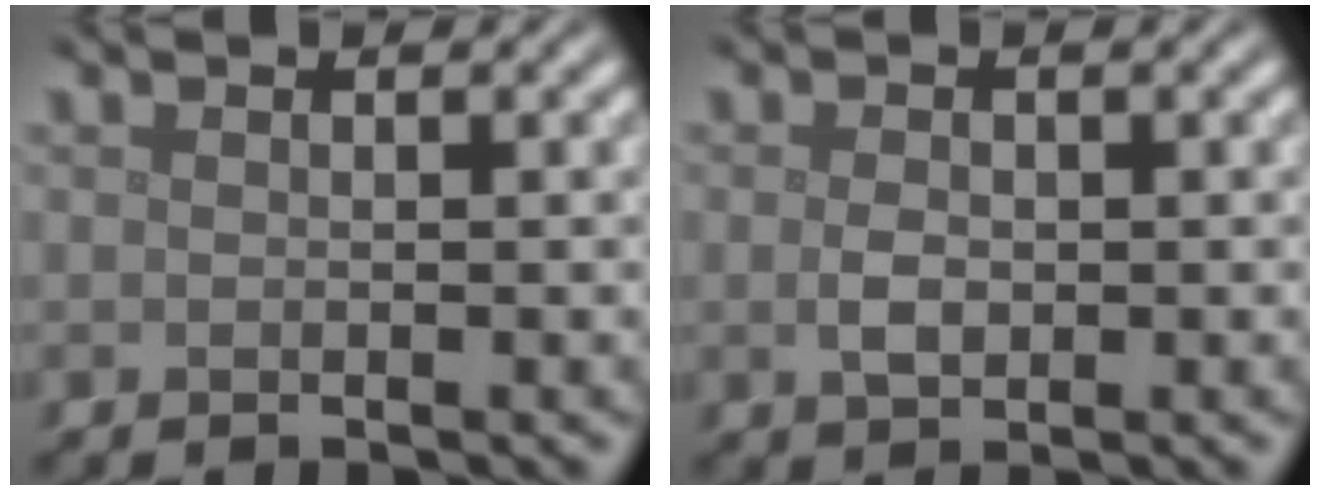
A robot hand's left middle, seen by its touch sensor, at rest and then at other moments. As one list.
[{"total": 1.7, "force": [-0.1, 1.1, 1.3], "torque": [-0.028, -0.002, 0.000]}]